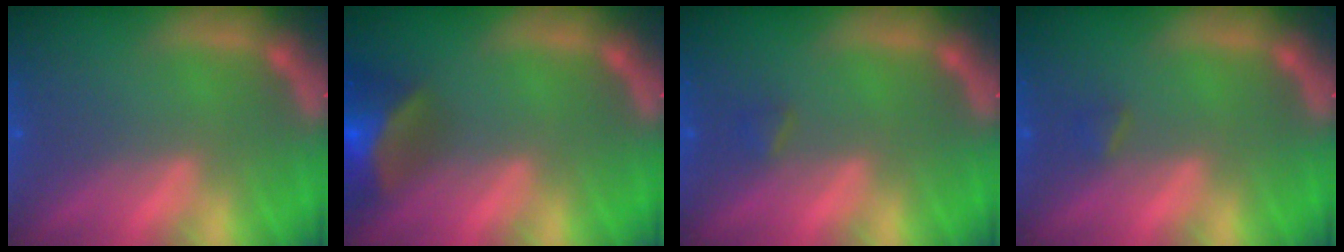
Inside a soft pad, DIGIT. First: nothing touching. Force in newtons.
{"total": 7.5}
{"total": 0.9}
{"total": 0.9}